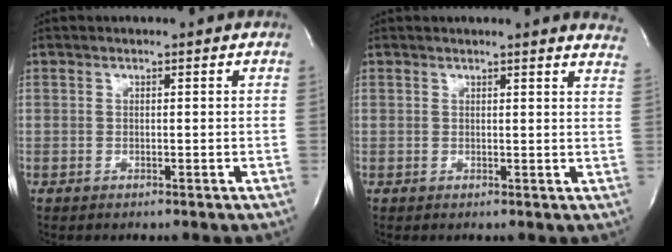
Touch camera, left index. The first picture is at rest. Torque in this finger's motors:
{"motor_torque": [0.24, -0.21, 0.07, 0.00]}